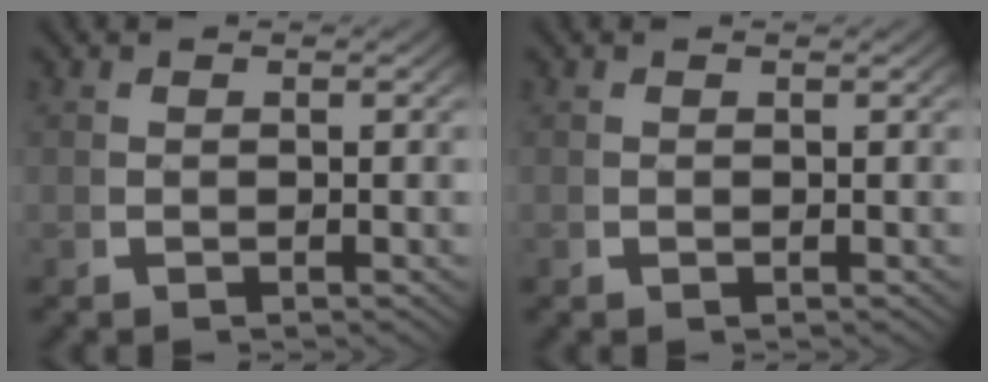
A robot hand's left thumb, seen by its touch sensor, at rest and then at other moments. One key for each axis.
{"total": 0.0}